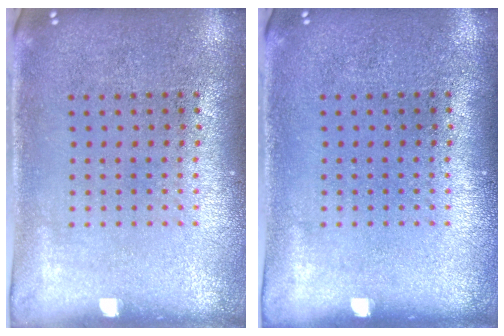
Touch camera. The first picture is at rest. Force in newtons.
{"total": 0.0}